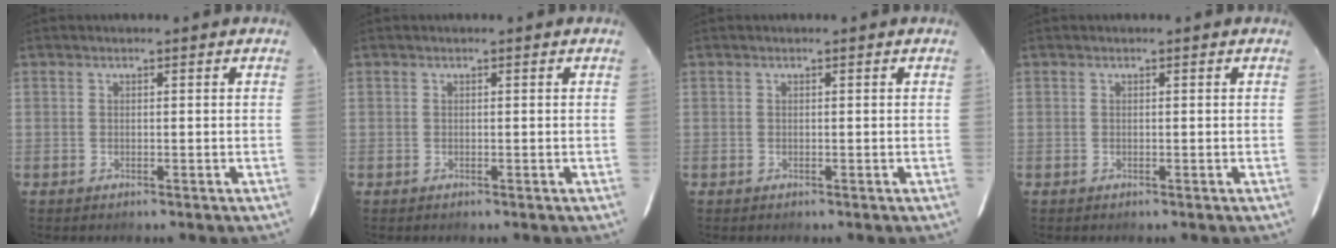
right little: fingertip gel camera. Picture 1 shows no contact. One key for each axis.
{"total": 0.0}
{"total": 0.0}
{"total": 0.0}